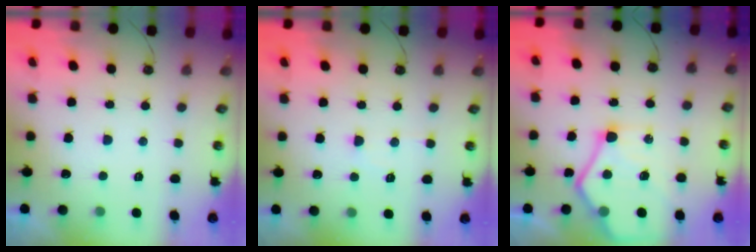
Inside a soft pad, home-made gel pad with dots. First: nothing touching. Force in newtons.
{"total": 6.1, "press": 6.1, "slide": 0.7}
{"total": 17.4, "press": 17.3, "slide": 1.7}